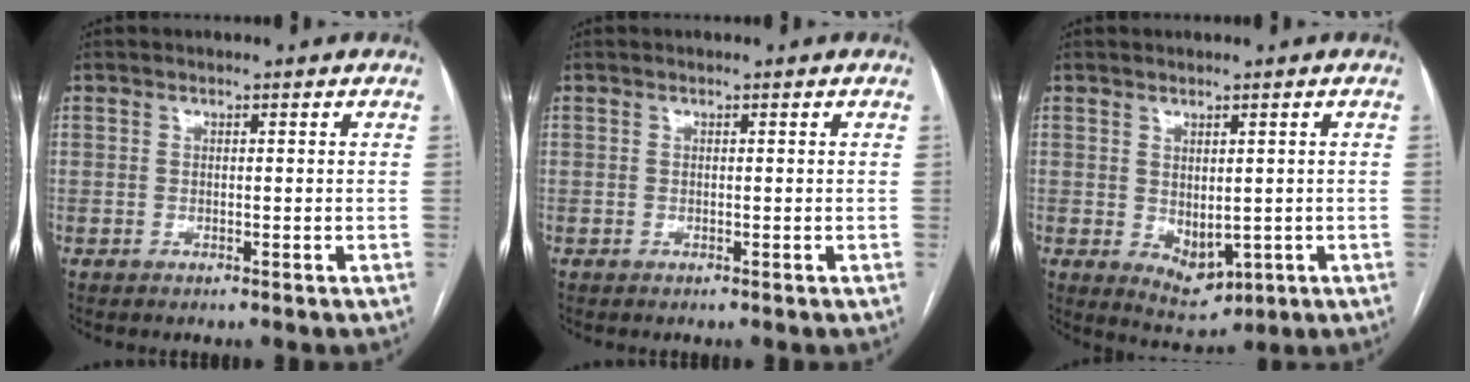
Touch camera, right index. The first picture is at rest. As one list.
[{"total": 0.0}, {"total": 5.1, "force": [-0.8, 2.9, 4.1], "torque": [-0.062, -0.011, 0.010]}]